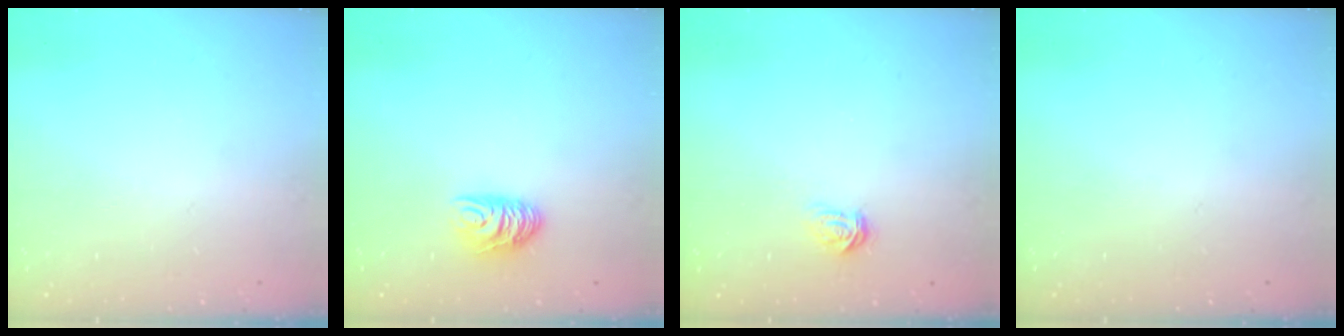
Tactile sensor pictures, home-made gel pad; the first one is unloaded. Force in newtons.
{"total": 6.8, "press": 6.8, "slide": 0.5}
{"total": 3.0, "press": 3.0, "slide": 0.3}
{"total": 0.0}